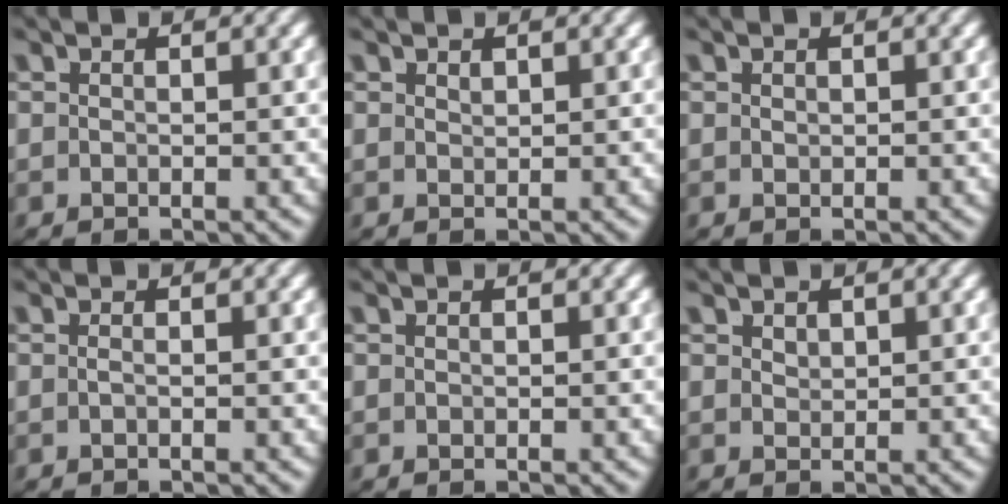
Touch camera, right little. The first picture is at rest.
{"total": 0.8, "force": [0.6, -0.5, 0.0], "torque": [0.008, -0.005, 0.018]}
{"total": 0.0}
{"total": 0.7, "force": [-0.5, -0.4, 0.3], "torque": [-0.008, -0.005, -0.006]}
{"total": 0.0}
{"total": 0.9, "force": [0.8, -0.3, 0.1], "torque": [0.006, -0.005, 0.025]}